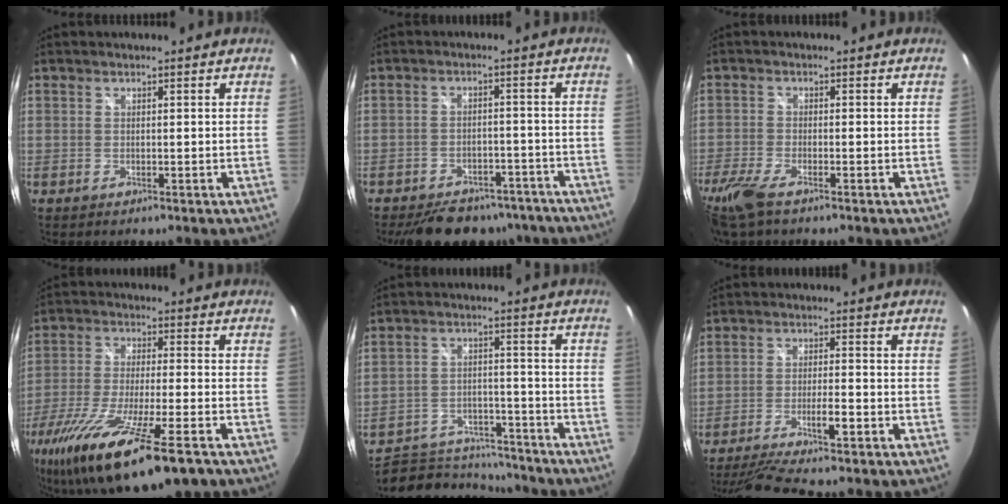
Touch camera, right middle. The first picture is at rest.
{"total": 15.5, "force": [-12.8, 7.0, 5.4], "torque": [-0.121, 0.019, -0.156]}
{"total": 7.6, "force": [-5.3, 2.0, 5.0], "torque": [-0.134, -0.027, -0.106]}
{"total": 22.9, "force": [-14.6, 4.1, 17.3], "torque": [-0.336, -0.077, -0.251]}
{"total": 12.3, "force": [-10.9, 4.9, 2.7], "torque": [-0.065, 0.015, -0.158]}
{"total": 10.4, "force": [-8.2, 0.2, 6.3], "torque": [-0.135, -0.022, -0.137]}